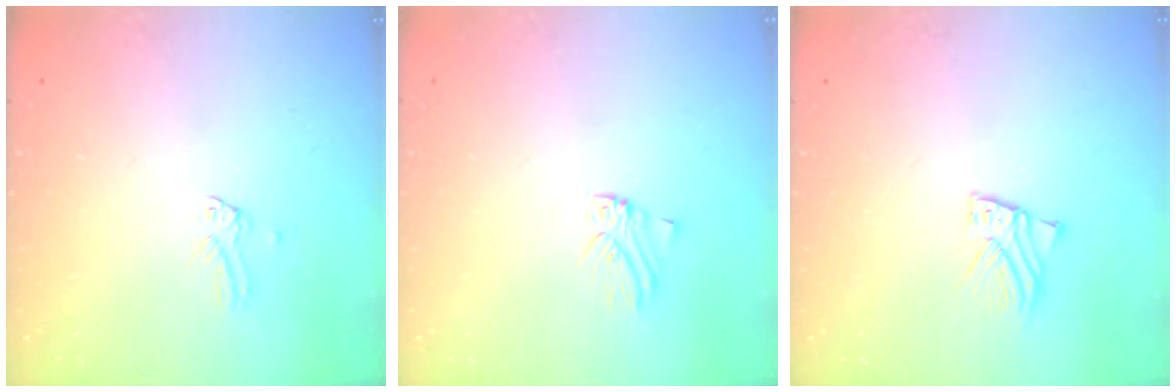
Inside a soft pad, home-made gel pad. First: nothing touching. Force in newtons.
{"total": 0.0}
{"total": 2.9, "press": 2.9, "slide": 0.1}